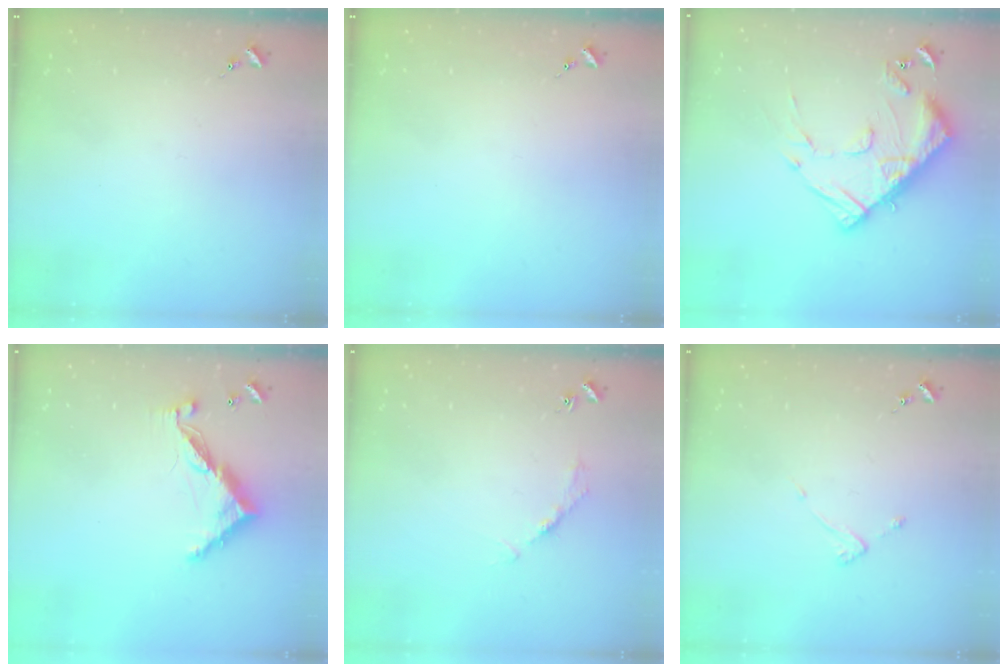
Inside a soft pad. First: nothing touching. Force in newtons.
{"total": 0.0}
{"total": 16.6, "press": 16.6, "slide": 1.4}
{"total": 9.9, "press": 9.9, "slide": 0.2}
{"total": 2.7, "press": 2.7, "slide": 0.4}
{"total": 3.6, "press": 3.6, "slide": 0.4}